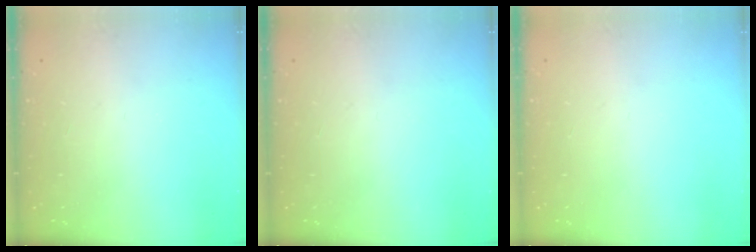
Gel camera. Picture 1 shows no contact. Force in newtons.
{"total": 0.0}
{"total": 0.0}